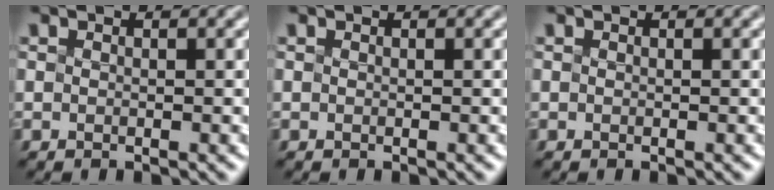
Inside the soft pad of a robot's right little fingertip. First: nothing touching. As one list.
[{"total": 0.0}, {"total": 0.0}]